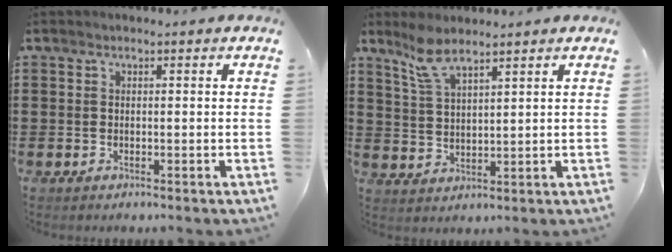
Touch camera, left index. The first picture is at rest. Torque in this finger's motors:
{"motor_torque": [2.14, 0.00, -0.24, -0.13]}